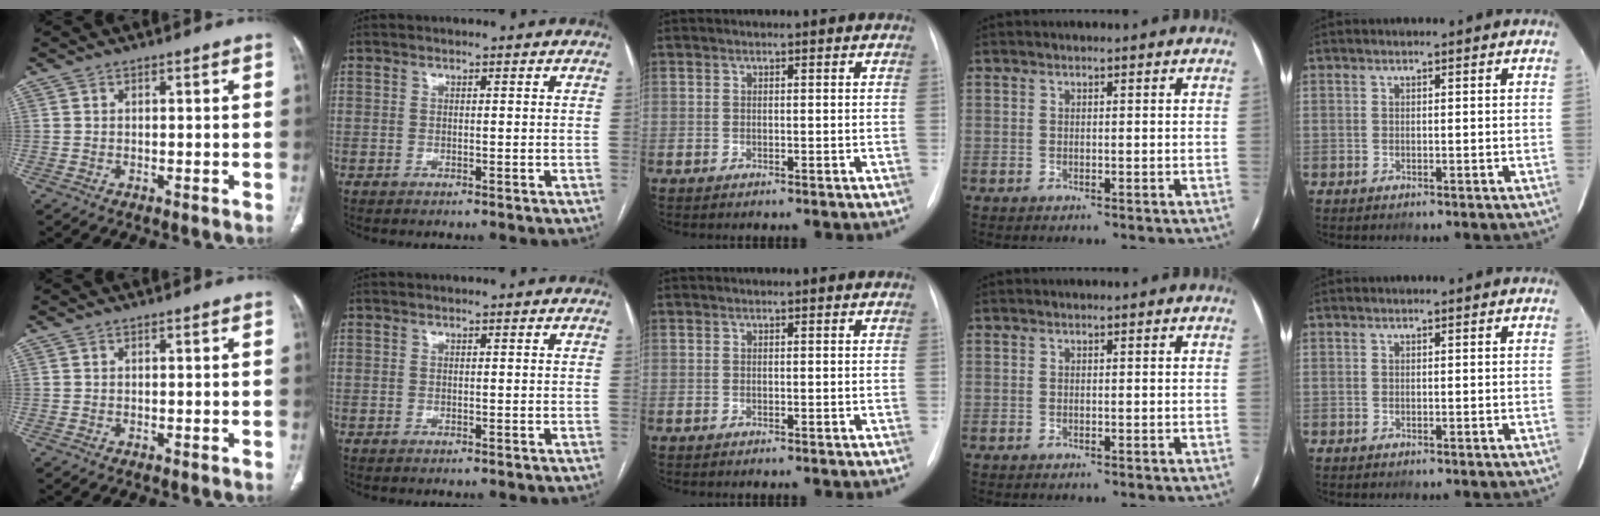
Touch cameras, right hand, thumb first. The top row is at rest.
{}